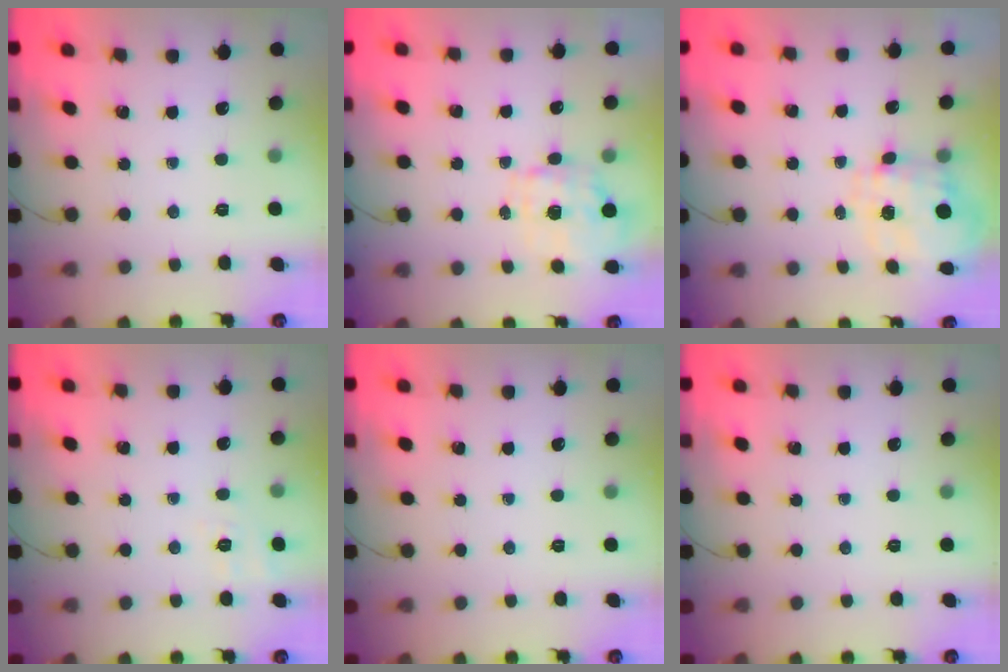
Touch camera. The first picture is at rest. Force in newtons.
{"total": 7.4, "press": 7.2, "slide": 1.5}
{"total": 3.5, "press": 3.3, "slide": 1.1}
{"total": 1.7, "press": 0.0, "slide": 1.7}
{"total": 0.0}
{"total": 0.0}